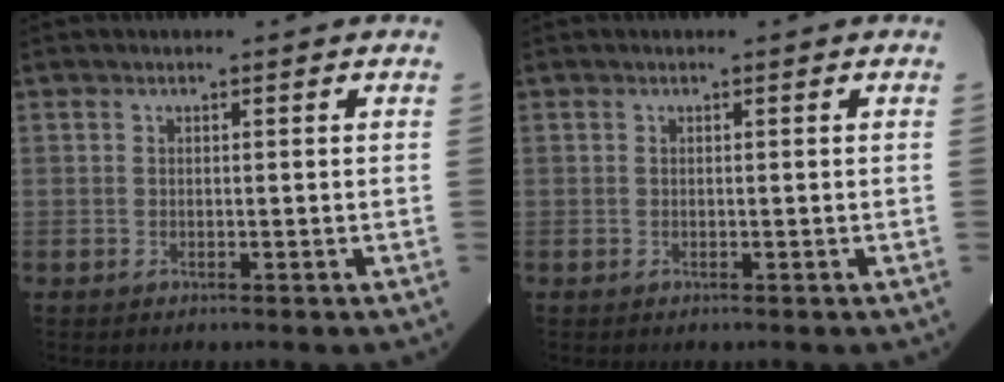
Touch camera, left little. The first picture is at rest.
{"total": 0.0}